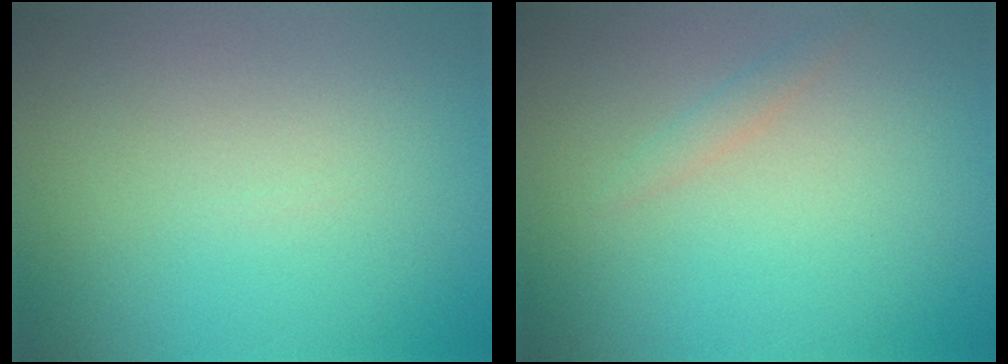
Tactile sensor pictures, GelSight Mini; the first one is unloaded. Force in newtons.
{"total": 0.9, "press": 0.9, "slide": 0.1}